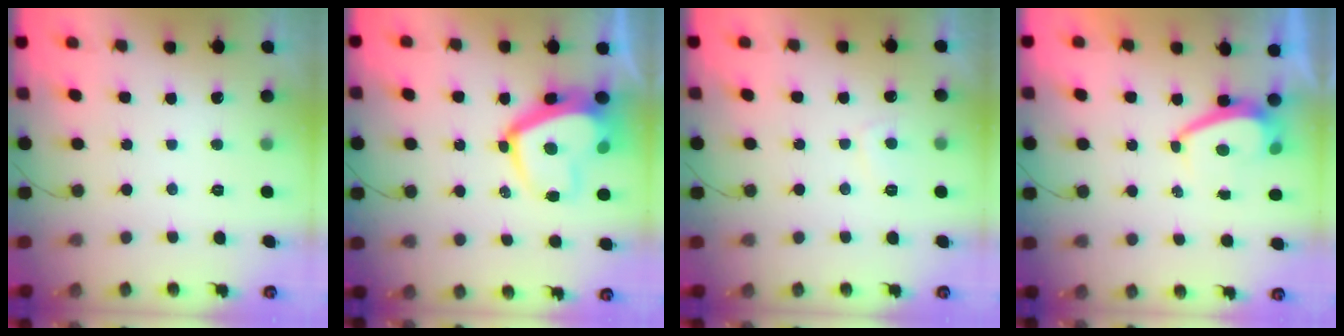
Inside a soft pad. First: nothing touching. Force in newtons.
{"total": 12.7, "press": 12.6, "slide": 1.1}
{"total": 2.9, "press": 2.8, "slide": 0.6}
{"total": 2.8, "press": 2.7, "slide": 0.5}